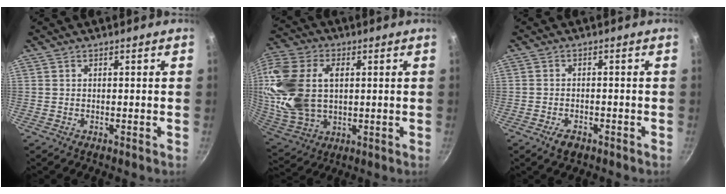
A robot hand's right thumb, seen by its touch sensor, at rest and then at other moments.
{"total": 21.9, "force": [3.5, 14.8, 15.8], "torque": [-0.341, 0.005, 0.072]}
{"total": 3.1, "force": [-1.9, 1.8, 1.8], "torque": [-0.031, 0.013, -0.031]}